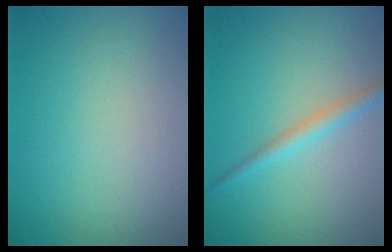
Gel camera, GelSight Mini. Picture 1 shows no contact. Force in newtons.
{"total": 1.8, "press": 1.8, "slide": 0.0}